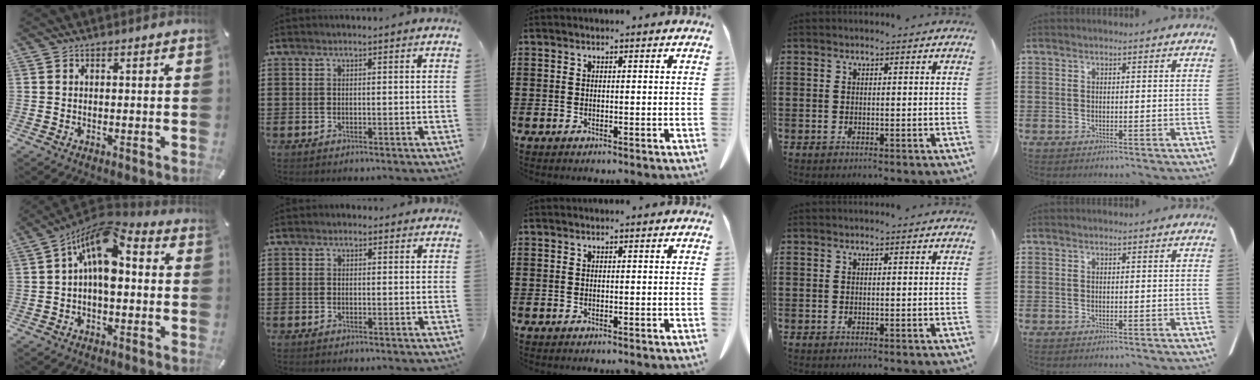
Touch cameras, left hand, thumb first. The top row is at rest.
{"thumb": {"total": 12.2, "force": [2.6, 6.5, 9.9], "torque": [-0.179, -0.021, 0.044]}, "index": {"total": 1.0, "force": [0.2, 1.0, 0.3], "torque": [-0.008, 0.006, 0.004]}}